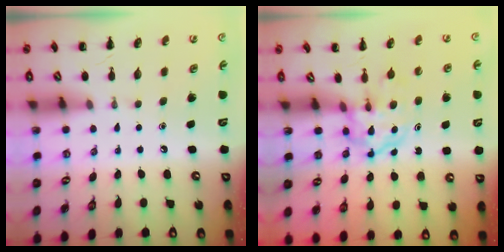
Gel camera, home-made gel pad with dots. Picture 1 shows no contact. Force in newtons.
{"total": 3.7, "press": 3.6, "slide": 0.4}